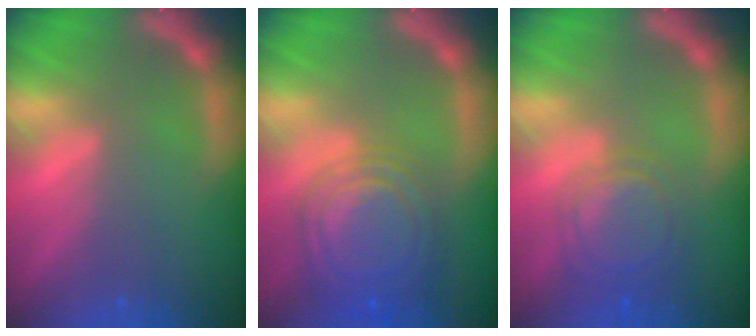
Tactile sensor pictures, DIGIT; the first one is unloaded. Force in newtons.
{"total": 10.0}
{"total": 5.6}